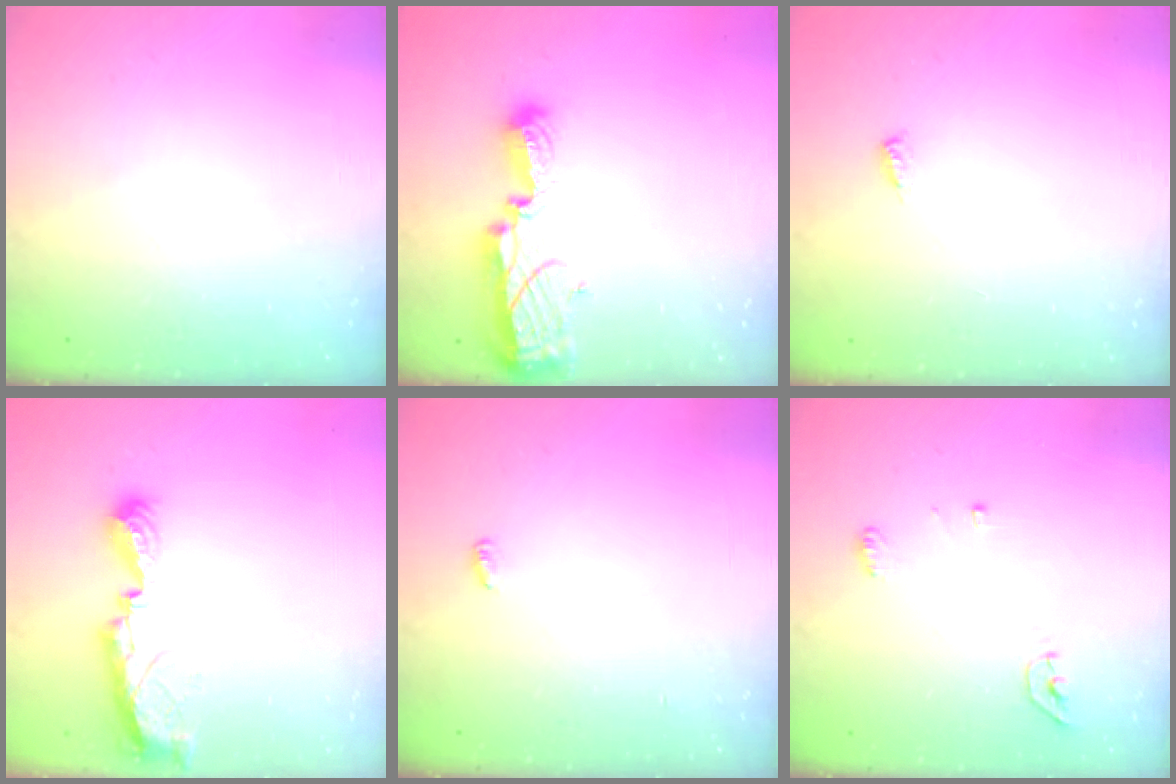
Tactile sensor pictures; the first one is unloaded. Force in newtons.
{"total": 8.7, "press": 8.6, "slide": 0.8}
{"total": 3.4, "press": 3.4, "slide": 0.3}
{"total": 8.8, "press": 8.7, "slide": 0.4}
{"total": 6.9, "press": 2.6, "slide": 6.4}
{"total": 4.3, "press": 4.2, "slide": 1.0}